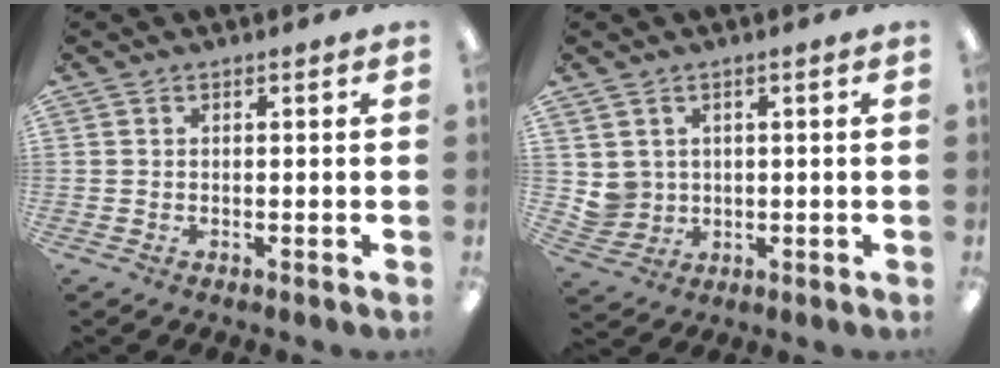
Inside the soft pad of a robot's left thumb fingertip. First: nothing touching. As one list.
[{"total": 4.4, "force": [1.9, 4.0, -0.1], "torque": [-0.010, -0.006, 0.038]}]